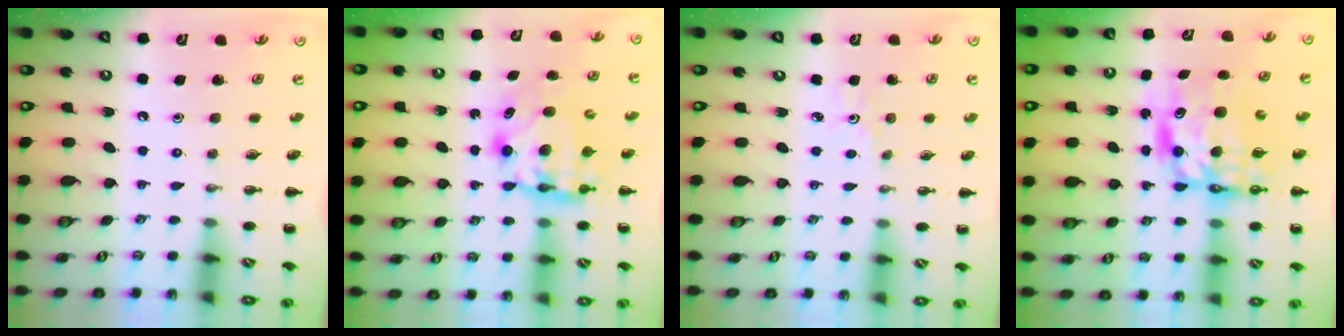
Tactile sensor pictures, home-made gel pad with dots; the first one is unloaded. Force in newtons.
{"total": 6.5, "press": 6.4, "slide": 0.8}
{"total": 1.7, "press": 1.6, "slide": 0.6}
{"total": 9.1, "press": 8.7, "slide": 2.5}